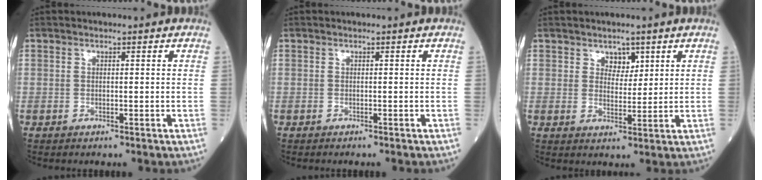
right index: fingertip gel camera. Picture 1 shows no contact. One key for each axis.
{"total": 1.4, "fx": -1.3, "fy": 0.0, "fz": 0.6, "tx": -0.006, "ty": 0.001, "tz": -0.016}
{"total": 2.9, "fx": 1.8, "fy": 1.8, "fz": 1.5, "tx": -0.016, "ty": -0.001, "tz": 0.031}